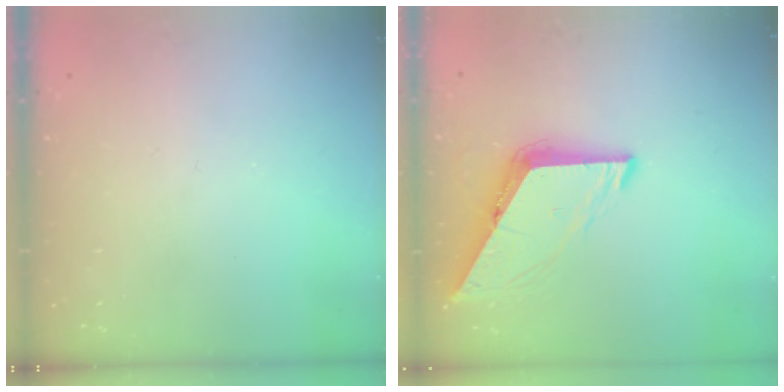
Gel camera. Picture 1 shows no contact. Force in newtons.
{"total": 7.9, "press": 7.9, "slide": 0.4}